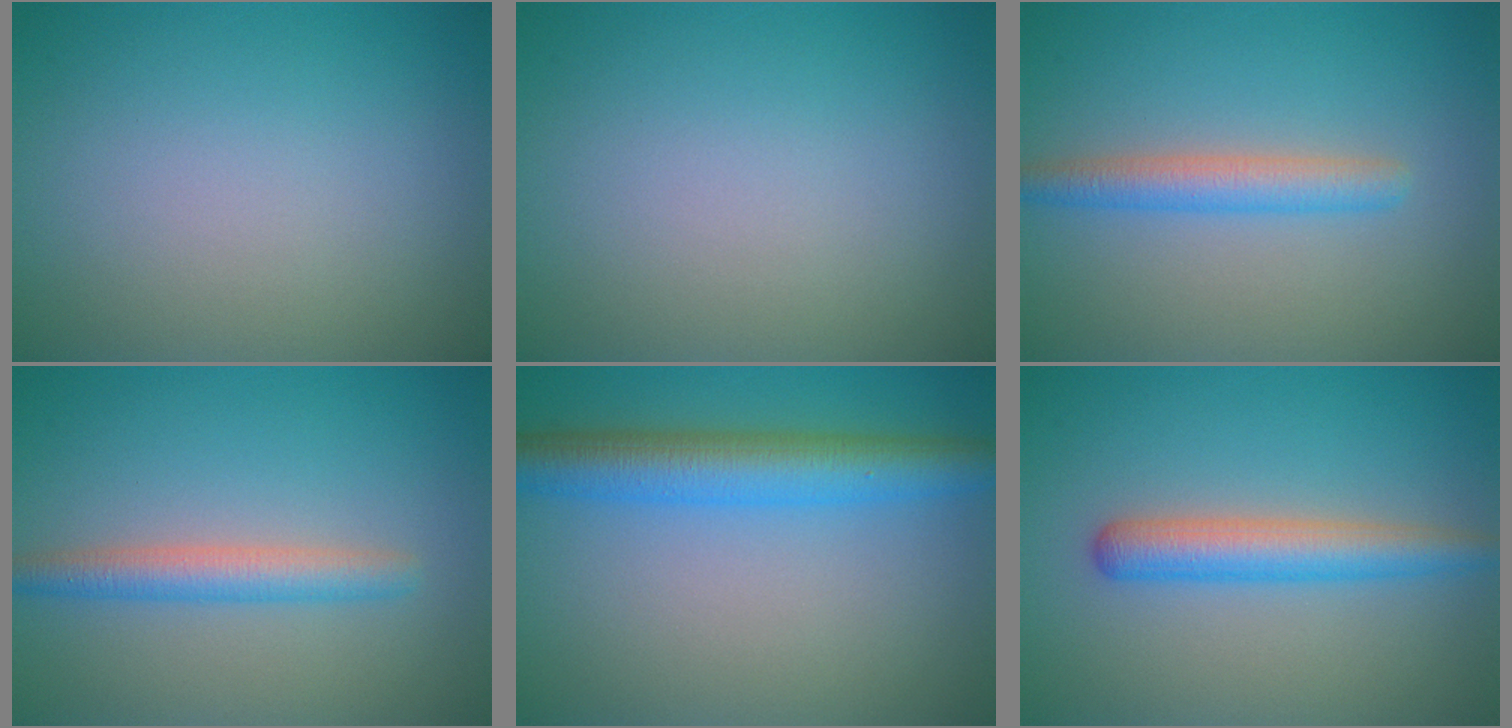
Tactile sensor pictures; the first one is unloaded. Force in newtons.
{"total": 0.0}
{"total": 2.9, "press": 2.9, "slide": 0.0}
{"total": 2.9, "press": 2.9, "slide": 0.1}
{"total": 5.8, "press": 5.8, "slide": 0.3}
{"total": 3.9, "press": 3.9, "slide": 0.1}